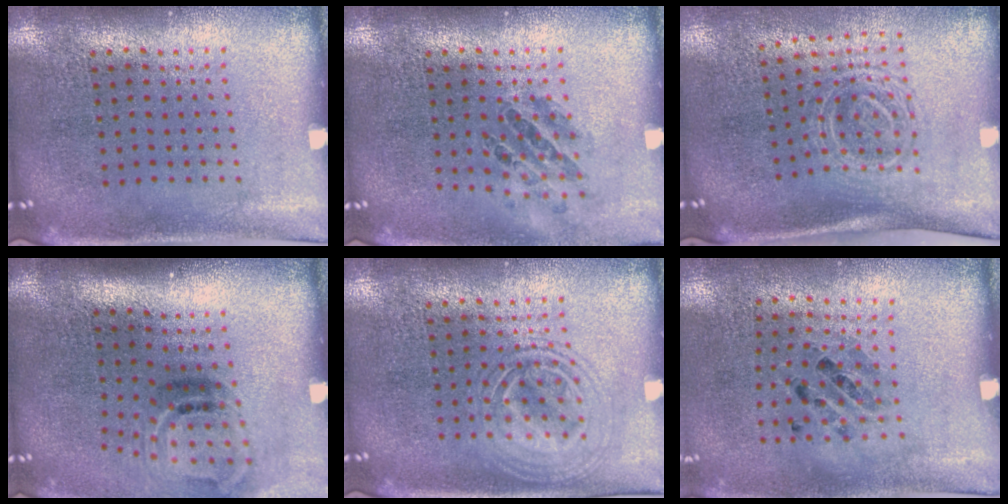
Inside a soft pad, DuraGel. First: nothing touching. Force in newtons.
{"total": 0.9, "press": 0.9, "slide": 0.3}
{"total": 1.7, "press": 1.3, "slide": 1.1}
{"total": 2.0, "press": 1.3, "slide": 1.6}
{"total": 2.8, "press": 2.7, "slide": 0.4}
{"total": 0.9, "press": 0.8, "slide": 0.5}